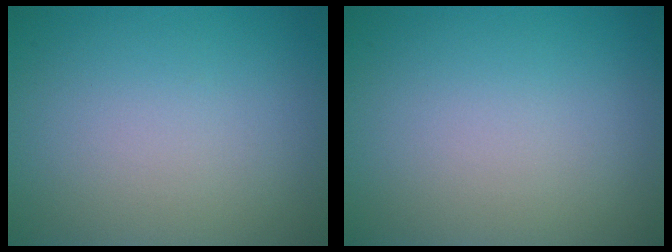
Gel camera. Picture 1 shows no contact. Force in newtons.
{"total": 0.0}